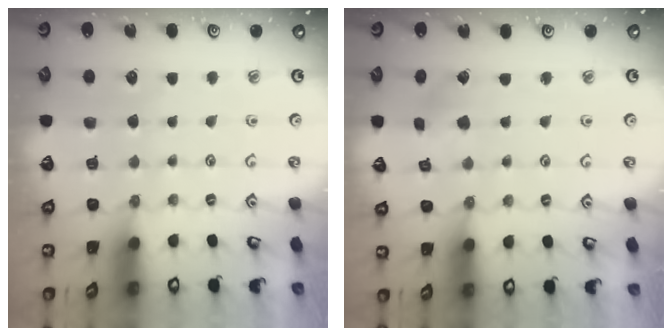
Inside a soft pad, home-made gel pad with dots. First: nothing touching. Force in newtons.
{"total": 1.9, "press": 1.9, "slide": 0.2}